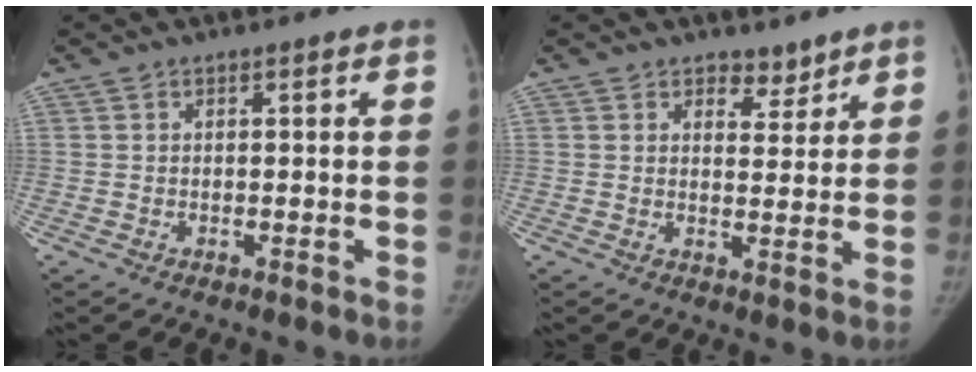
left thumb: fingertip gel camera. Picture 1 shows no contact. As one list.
[{"total": 3.8, "force": [3.0, 2.1, 1.0], "torque": [0.009, -0.022, 0.045]}]